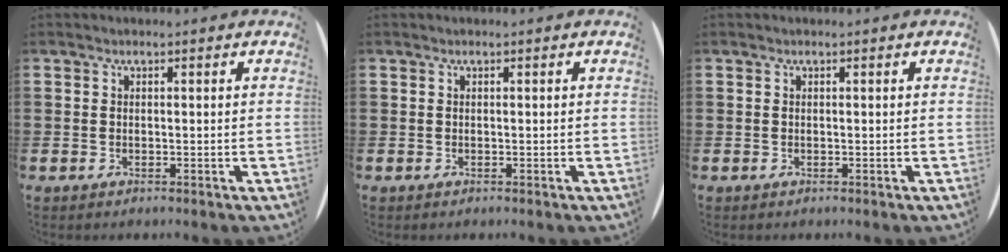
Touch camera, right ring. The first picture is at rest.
{"total": 0.0}
{"total": 0.0}